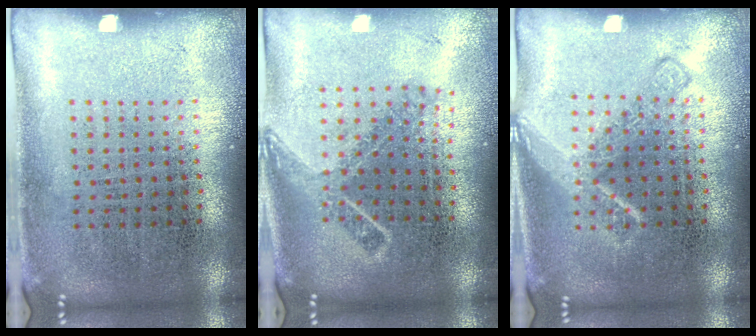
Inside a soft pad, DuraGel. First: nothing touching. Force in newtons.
{"total": 1.8, "press": 1.3, "slide": 1.3}
{"total": 2.1, "press": 2.1, "slide": 0.3}